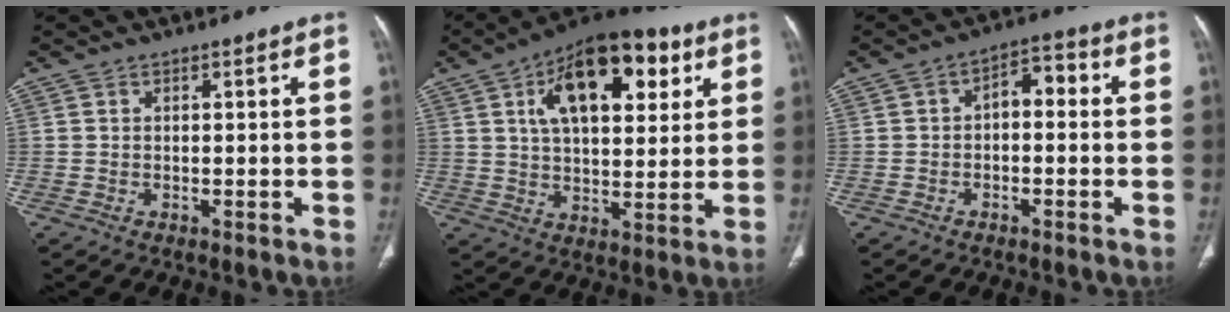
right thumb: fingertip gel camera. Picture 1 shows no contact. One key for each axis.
{"total": 19.6, "fx": 7.5, "fy": 9.9, "fz": 15.1, "tx": -0.196, "ty": -0.004, "tz": 0.114}
{"total": 5.1, "fx": -0.4, "fy": 3.1, "fz": 4.0, "tx": -0.046, "ty": 0.029, "tz": -0.018}